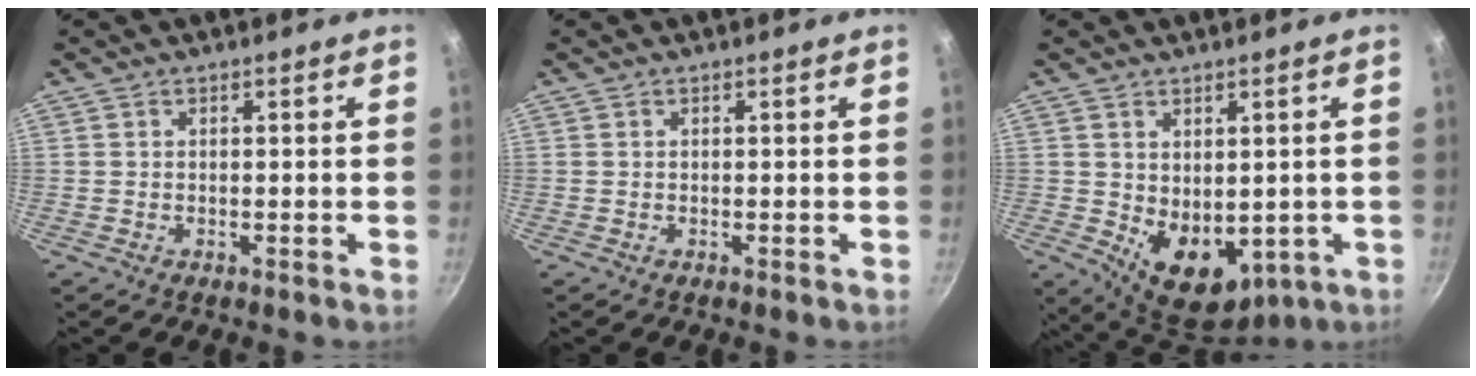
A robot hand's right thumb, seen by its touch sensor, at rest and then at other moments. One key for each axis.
{"total": 0.0}
{"total": 10.7, "fx": -0.6, "fy": 7.4, "fz": 7.7, "tx": -0.088, "ty": -0.023, "tz": 0.017}